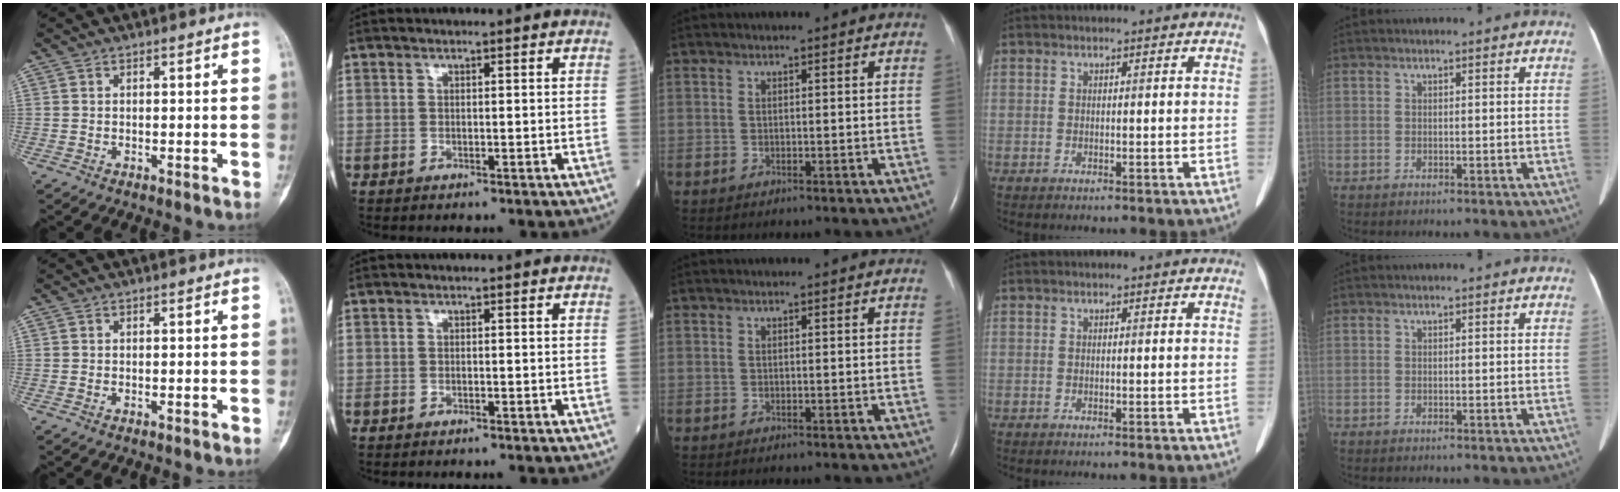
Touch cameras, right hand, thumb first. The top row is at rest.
{}